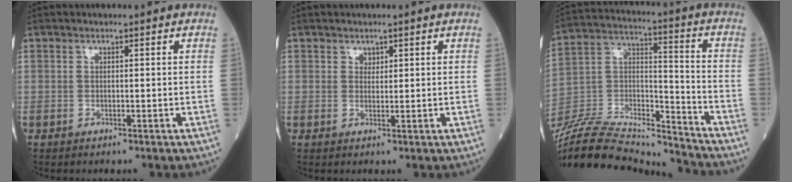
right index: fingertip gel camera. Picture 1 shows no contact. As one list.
[{"total": 1.0, "force": [0.7, 0.7, 0.3], "torque": [0.000, -0.002, 0.010]}, {"total": 23.6, "force": [-22.5, 2.9, 6.5], "torque": [-0.156, 0.008, -0.379]}]